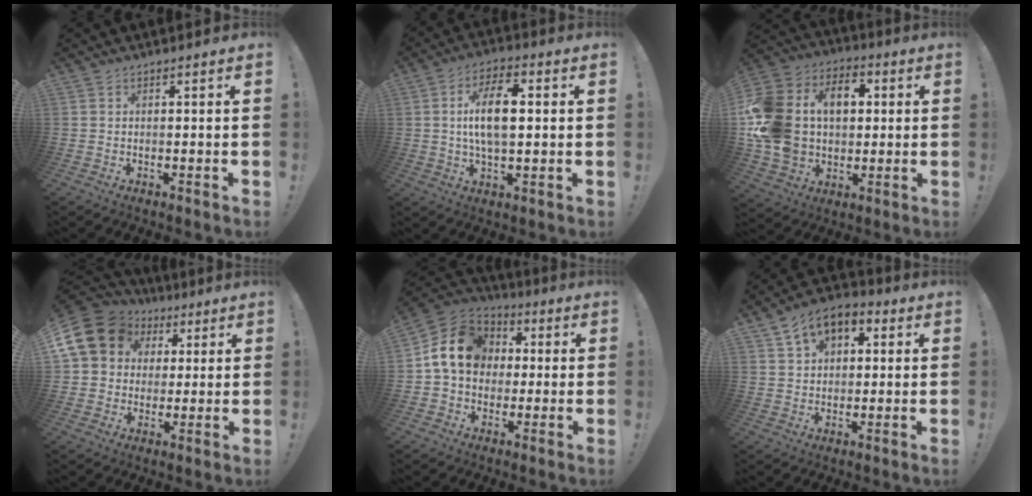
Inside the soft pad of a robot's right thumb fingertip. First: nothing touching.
{"total": 11.7, "force": [1.5, 5.6, 10.2], "torque": [-0.174, 0.000, 0.019]}
{"total": 22.5, "force": [3.5, 16.9, 14.4], "torque": [-0.281, 0.004, 0.079]}
{"total": 14.7, "force": [4.7, 12.3, 6.4], "torque": [-0.107, -0.018, 0.098]}
{"total": 14.9, "force": [2.2, 12.2, 8.3], "torque": [-0.129, 0.015, 0.050]}
{"total": 8.5, "force": [4.1, 5.9, 4.4], "torque": [-0.070, -0.016, 0.080]}